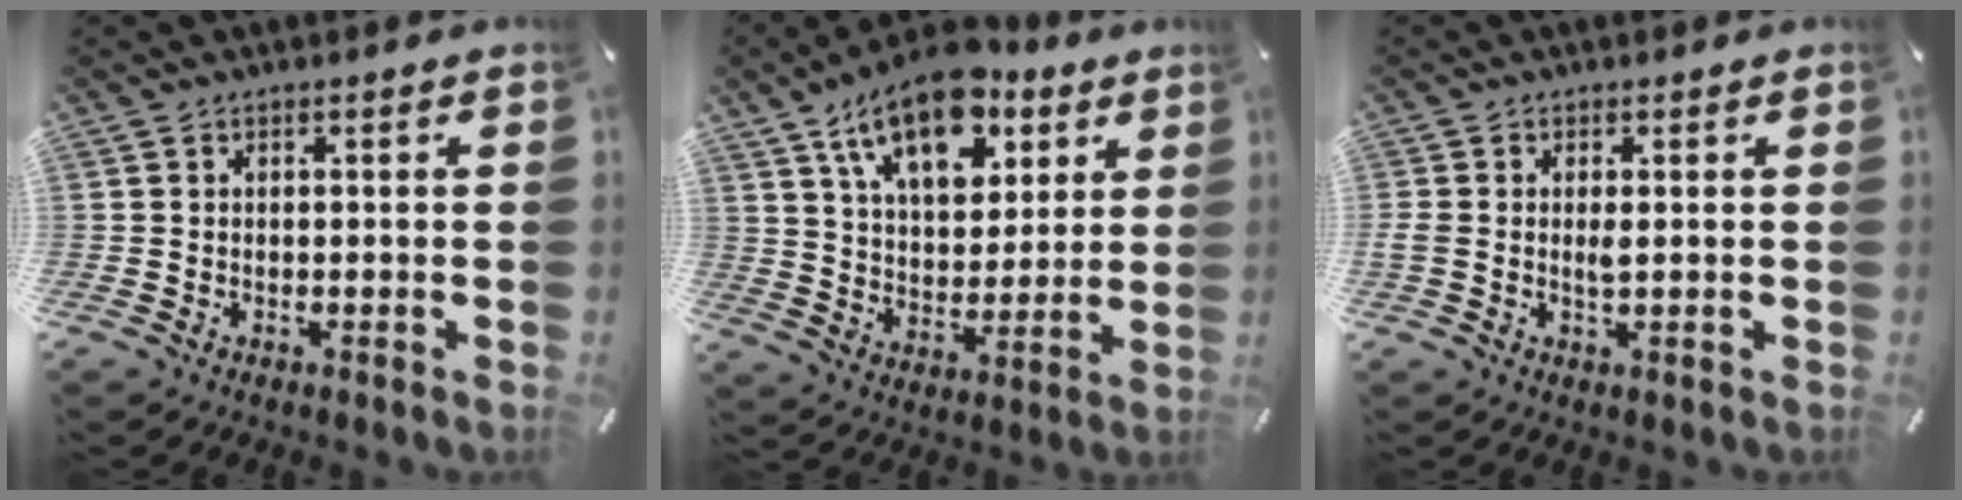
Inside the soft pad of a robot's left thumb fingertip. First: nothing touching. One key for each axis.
{"total": 17.4, "fx": 10.5, "fy": 9.3, "fz": 10.2, "tx": -0.170, "ty": -0.042, "tz": 0.185}
{"total": 2.2, "fx": 0.1, "fy": 0.9, "fz": 2.0, "tx": -0.042, "ty": 0.000, "tz": 0.001}